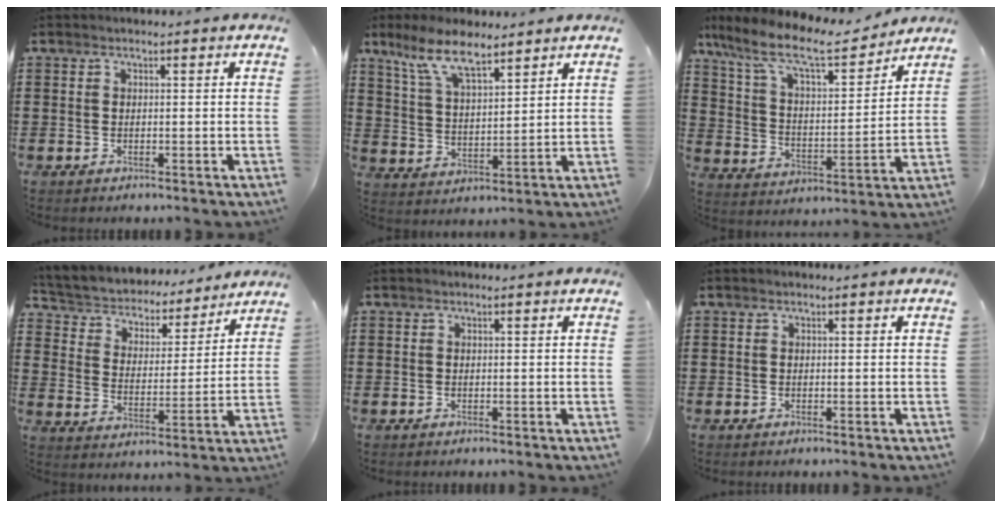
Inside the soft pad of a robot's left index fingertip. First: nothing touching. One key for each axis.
{"total": 8.9, "fx": 6.9, "fy": 2.4, "fz": 5.0, "tx": -0.118, "ty": -0.010, "tz": 0.127}
{"total": 10.7, "fx": 8.7, "fy": 2.1, "fz": 5.8, "tx": -0.146, "ty": -0.047, "tz": 0.147}
{"total": 4.1, "fx": 3.9, "fy": 1.2, "fz": 0.1, "tx": -0.029, "ty": -0.032, "tz": 0.061}
{"total": 0.0}
{"total": 0.0}